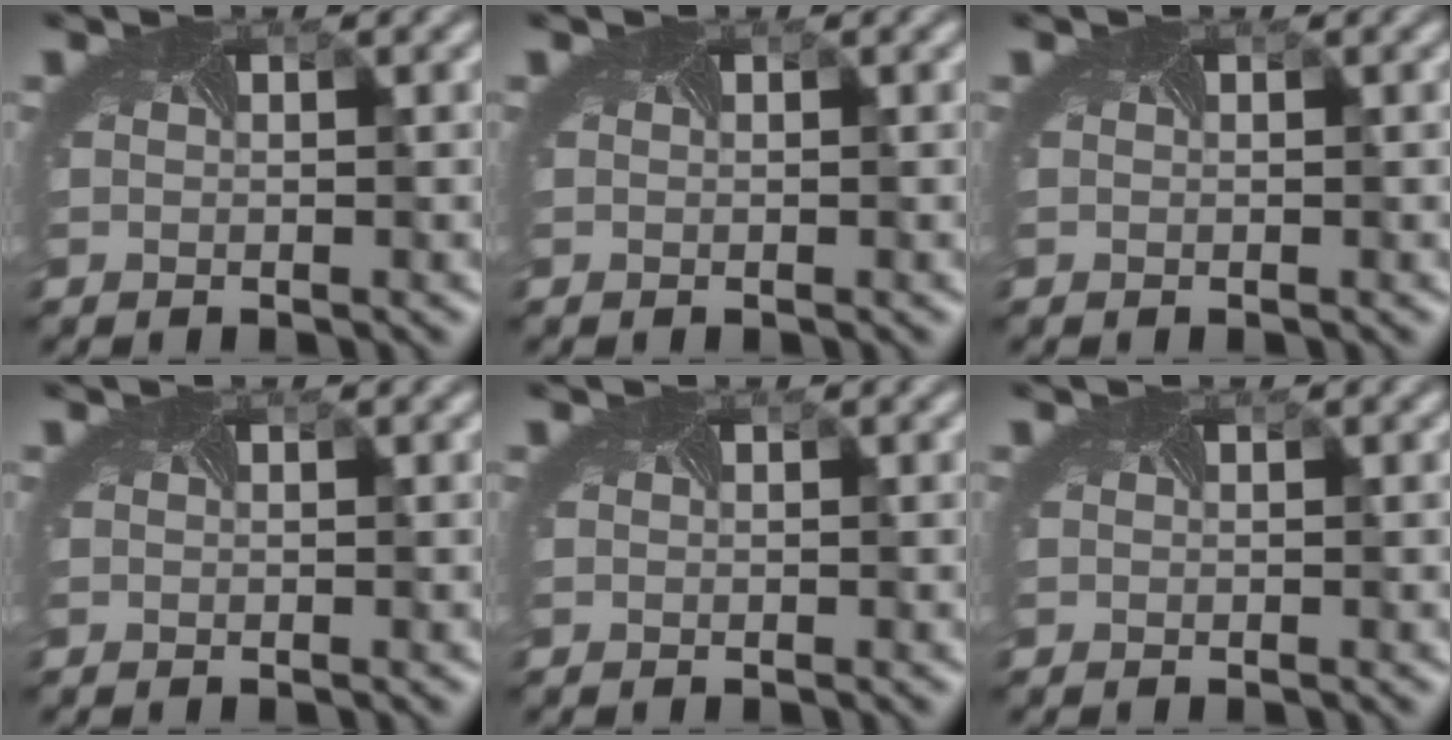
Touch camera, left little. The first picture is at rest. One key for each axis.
{"total": 0.0}
{"total": 0.0}
{"total": 0.0}
{"total": 0.0}
{"total": 0.0}